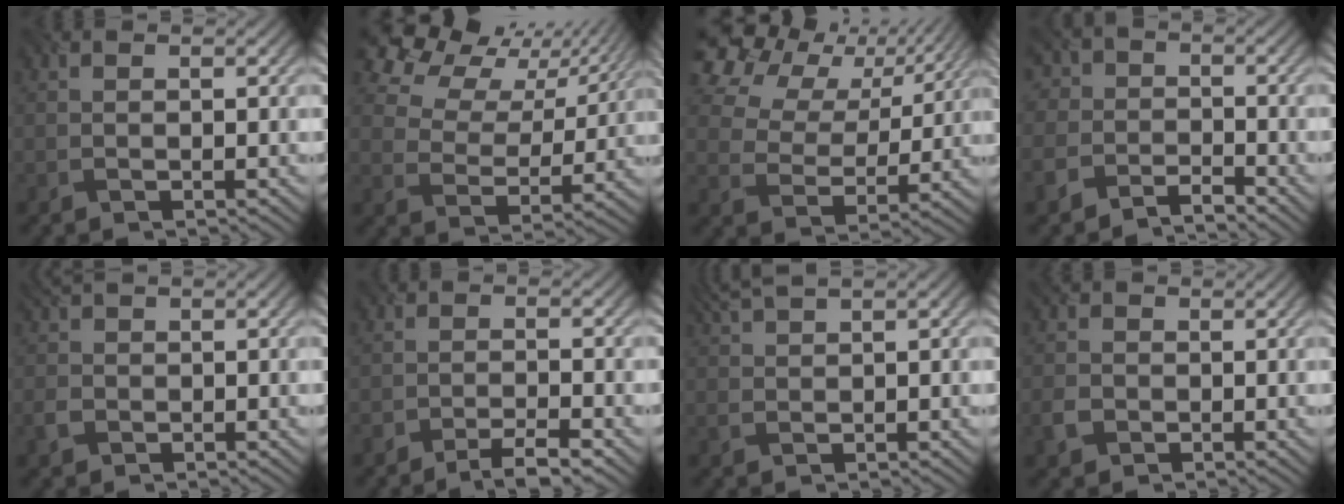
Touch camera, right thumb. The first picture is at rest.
{"total": 11.7, "force": [8.1, 6.2, 5.7], "torque": [-0.132, 0.008, 0.126]}
{"total": 14.7, "force": [9.0, 8.9, 7.4], "torque": [-0.187, 0.030, 0.169]}
{"total": 4.2, "force": [-3.1, 2.6, 1.0], "torque": [-0.022, -0.002, -0.075]}
{"total": 1.3, "force": [0.5, 1.1, 0.5], "torque": [-0.023, -0.004, 0.008]}
{"total": 2.6, "force": [-2.2, 0.2, 1.5], "torque": [-0.027, 0.004, -0.043]}
{"total": 3.5, "force": [2.7, 0.3, 2.2], "torque": [-0.061, 0.015, 0.058]}
{"total": 2.1, "force": [-0.4, 2.0, 0.6], "torque": [-0.023, -0.004, -0.015]}